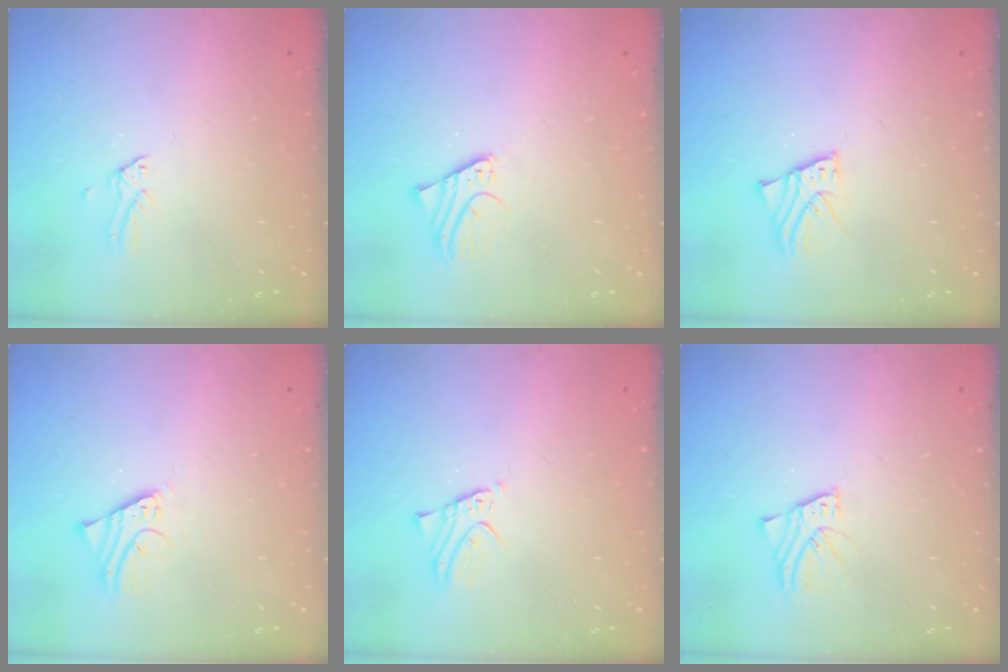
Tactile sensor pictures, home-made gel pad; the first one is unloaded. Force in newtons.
{"total": 2.0, "press": 2.0, "slide": 0.2}
{"total": 2.3, "press": 2.3, "slide": 0.2}
{"total": 2.1, "press": 2.1, "slide": 0.1}
{"total": 1.9, "press": 1.9, "slide": 0.1}
{"total": 2.7, "press": 2.7, "slide": 0.1}